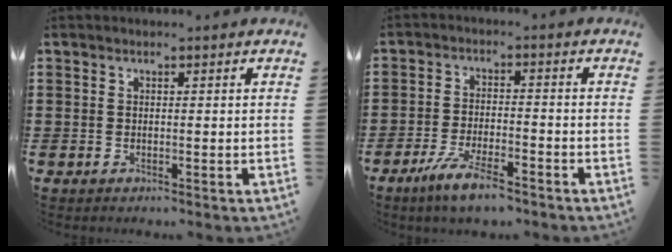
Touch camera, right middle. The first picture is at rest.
{"total": 5.8, "force": [-4.3, 0.9, 3.8], "torque": [-0.087, -0.008, -0.082]}